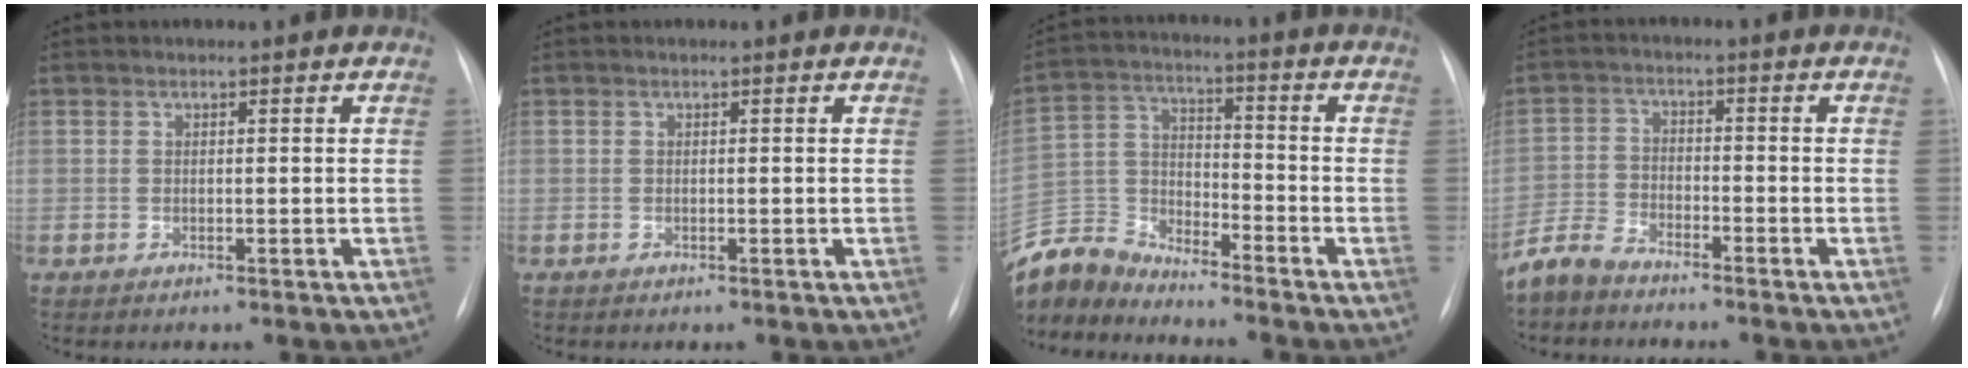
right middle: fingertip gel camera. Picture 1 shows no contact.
{"total": 0.0}
{"total": 10.0, "force": [-9.9, 1.4, 0.8], "torque": [-0.026, 0.012, -0.200]}
{"total": 4.8, "force": [-4.5, 1.2, 1.0], "torque": [-0.025, -0.012, -0.092]}